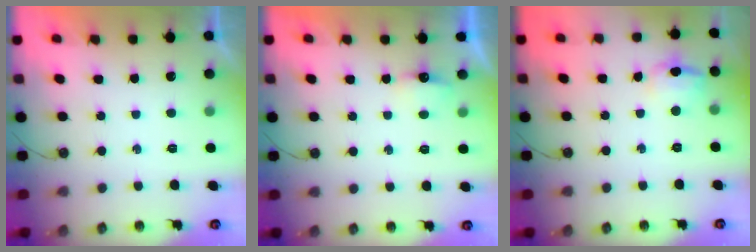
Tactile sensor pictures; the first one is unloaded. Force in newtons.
{"total": 3.9, "press": 3.8, "slide": 0.7}
{"total": 8.9, "press": 8.8, "slide": 1.2}